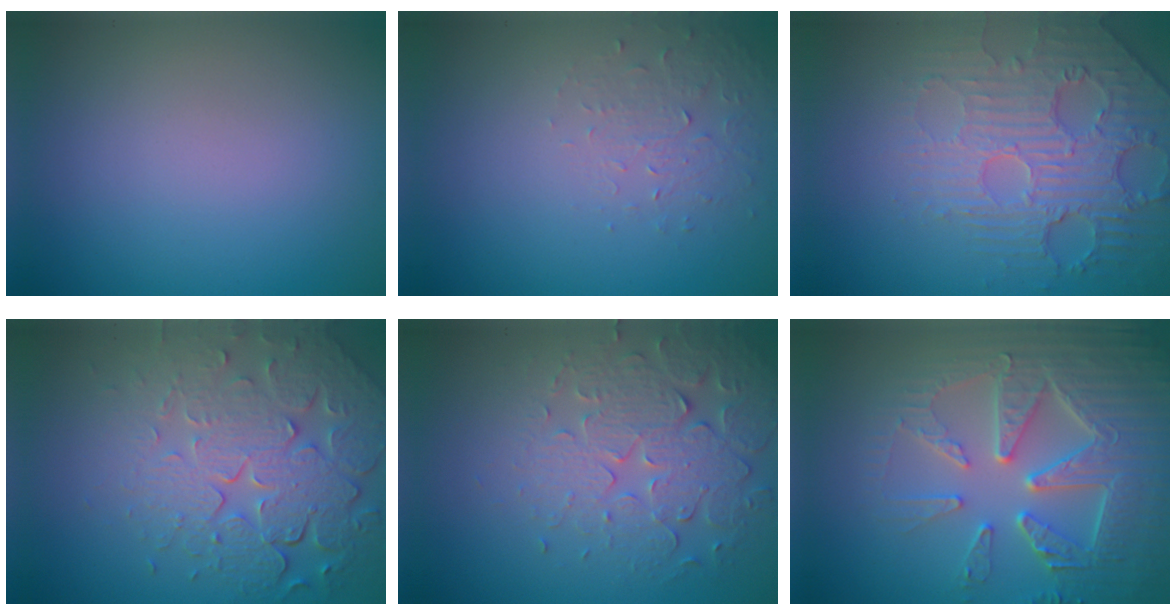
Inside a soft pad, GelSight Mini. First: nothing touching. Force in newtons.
{"total": 1.4, "press": 0.7, "slide": 1.2}
{"total": 4.3, "press": 4.0, "slide": 1.6}
{"total": 8.2, "press": 5.7, "slide": 5.8}
{"total": 4.8, "press": 4.3, "slide": 2.2}
{"total": 7.2, "press": 5.9, "slide": 4.2}